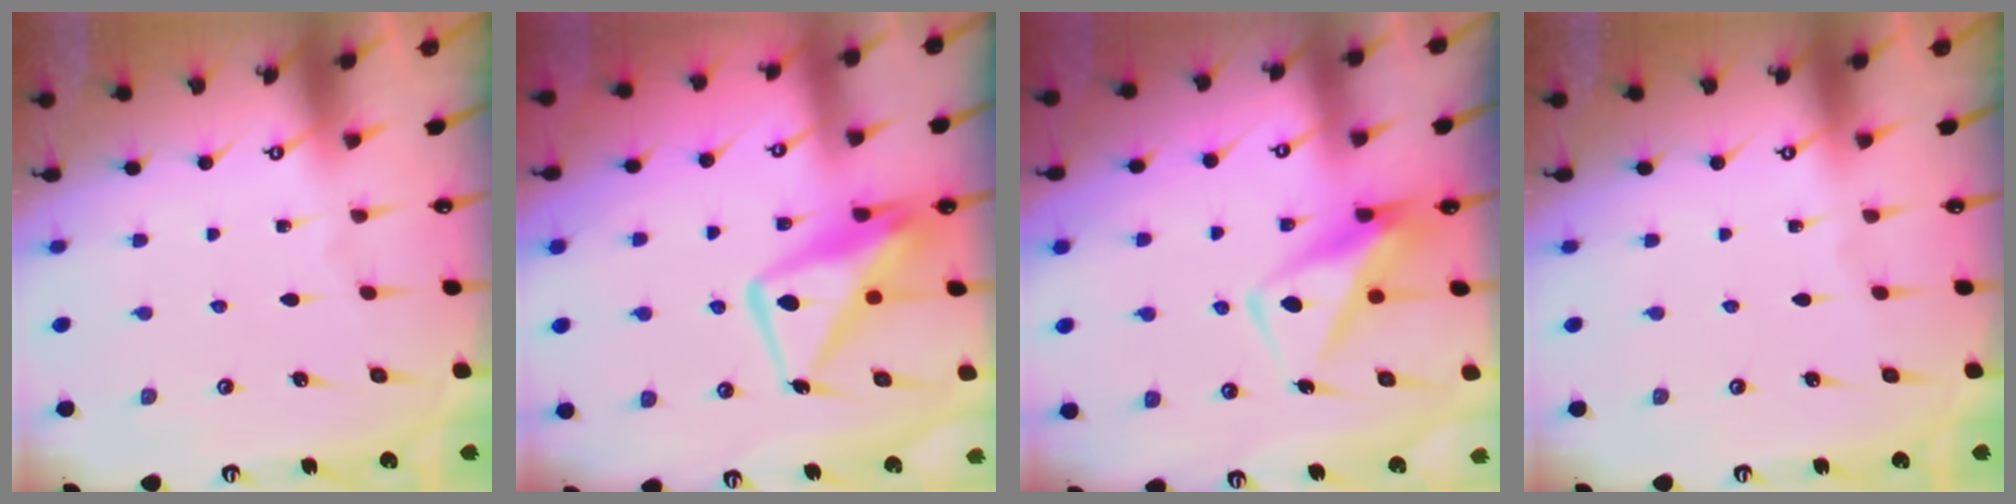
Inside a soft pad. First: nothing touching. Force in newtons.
{"total": 13.4, "press": 13.4, "slide": 1.1}
{"total": 9.4, "press": 9.4, "slide": 0.9}
{"total": 0.0}